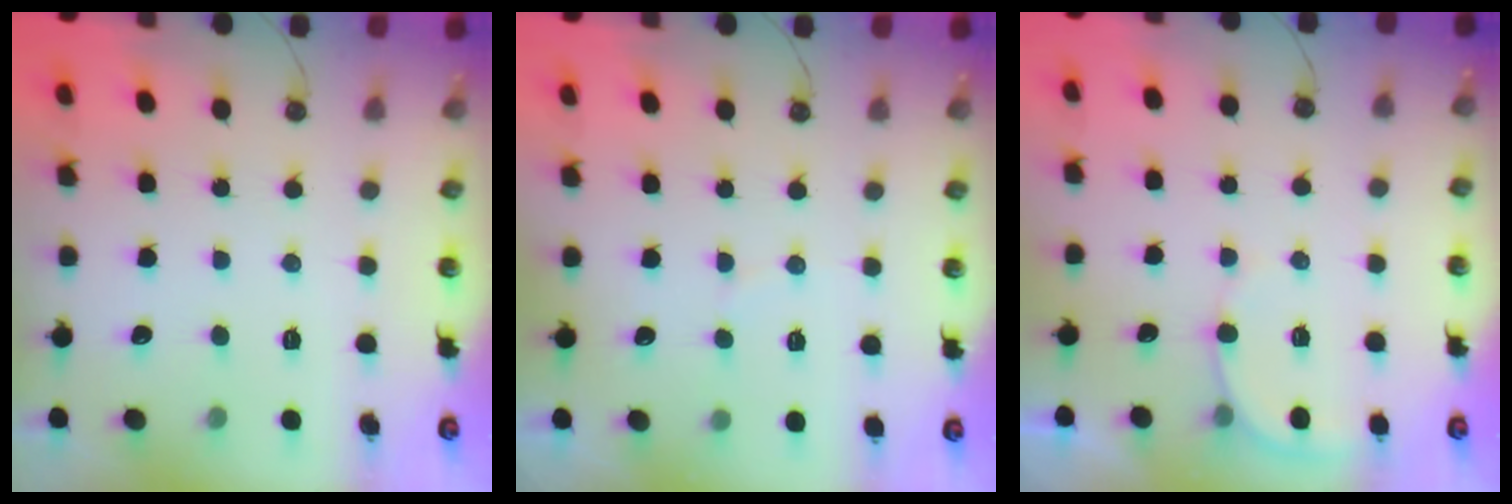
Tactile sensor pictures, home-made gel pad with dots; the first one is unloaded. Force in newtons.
{"total": 2.9, "press": 2.6, "slide": 1.2}
{"total": 5.0, "press": 4.9, "slide": 0.3}